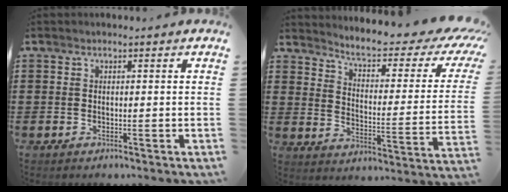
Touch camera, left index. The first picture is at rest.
{"total": 5.4, "force": [4.0, 0.8, 3.5], "torque": [-0.079, -0.034, 0.058]}